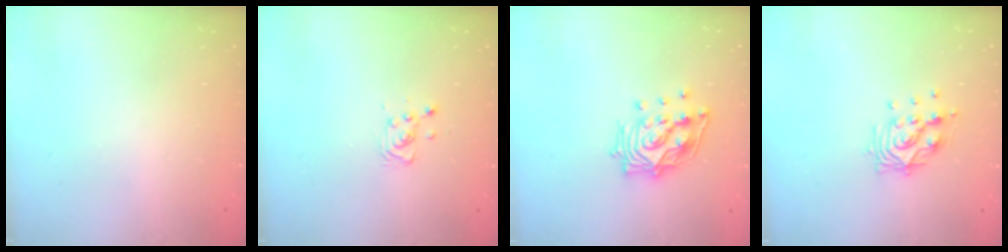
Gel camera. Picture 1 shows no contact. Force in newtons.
{"total": 4.7, "press": 4.6, "slide": 1.1}
{"total": 14.5, "press": 14.4, "slide": 1.6}
{"total": 10.6, "press": 10.5, "slide": 0.8}